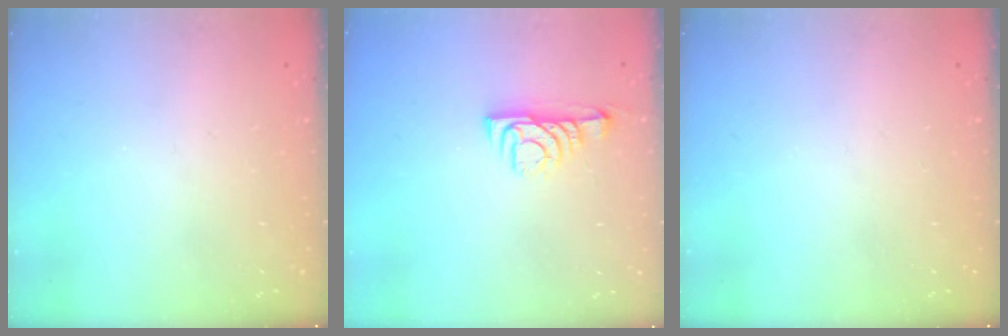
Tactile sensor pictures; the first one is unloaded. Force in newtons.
{"total": 6.0, "press": 5.9, "slide": 0.7}
{"total": 0.0}